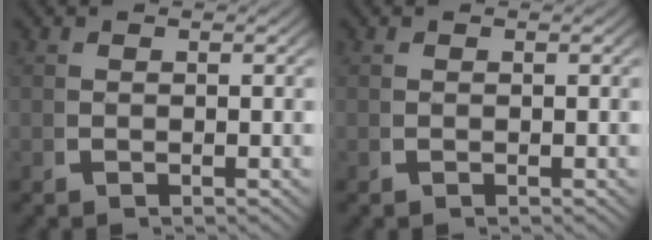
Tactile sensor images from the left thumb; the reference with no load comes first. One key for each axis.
{"total": 0.0}